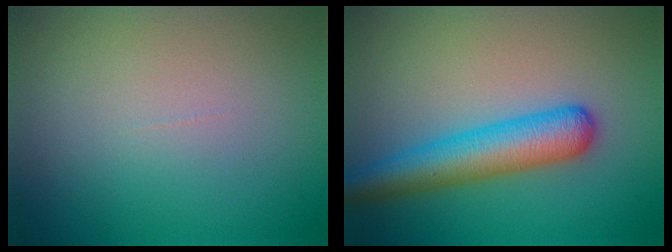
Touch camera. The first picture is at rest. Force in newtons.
{"total": 5.3, "press": 5.3, "slide": 0.2}